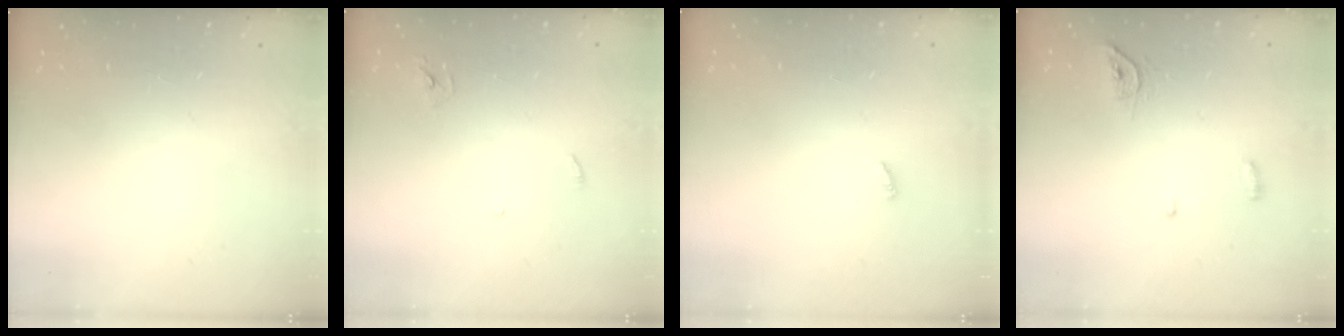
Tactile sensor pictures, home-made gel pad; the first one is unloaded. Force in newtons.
{"total": 2.9, "press": 2.9, "slide": 0.2}
{"total": 2.3, "press": 2.3, "slide": 0.2}
{"total": 5.2, "press": 5.2, "slide": 0.1}